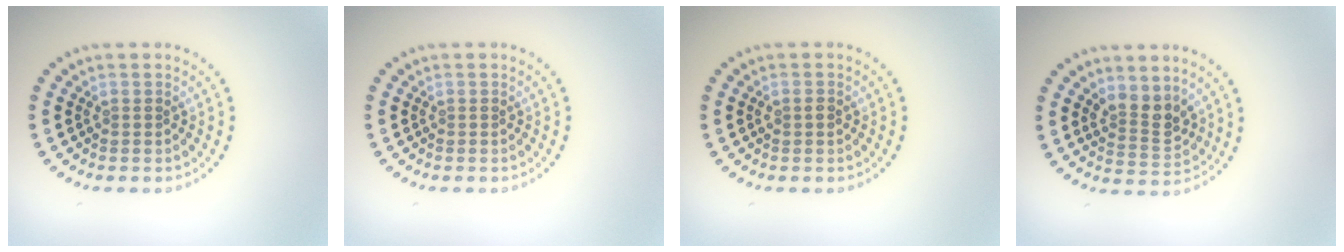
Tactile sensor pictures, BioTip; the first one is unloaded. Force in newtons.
{"total": 0.0}
{"total": 1.1, "press": 1.1, "slide": 0.0}
{"total": 3.0, "press": 2.6, "slide": 1.4}